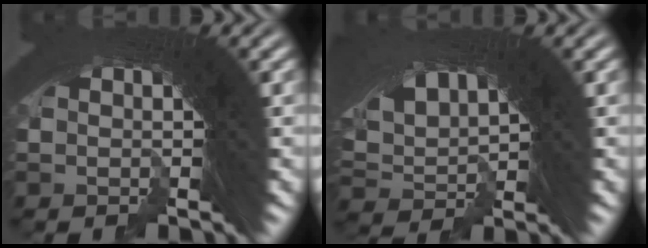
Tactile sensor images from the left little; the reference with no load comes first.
{"total": 6.0, "force": [-0.2, 4.2, 4.2], "torque": [-0.113, -0.018, 0.008]}